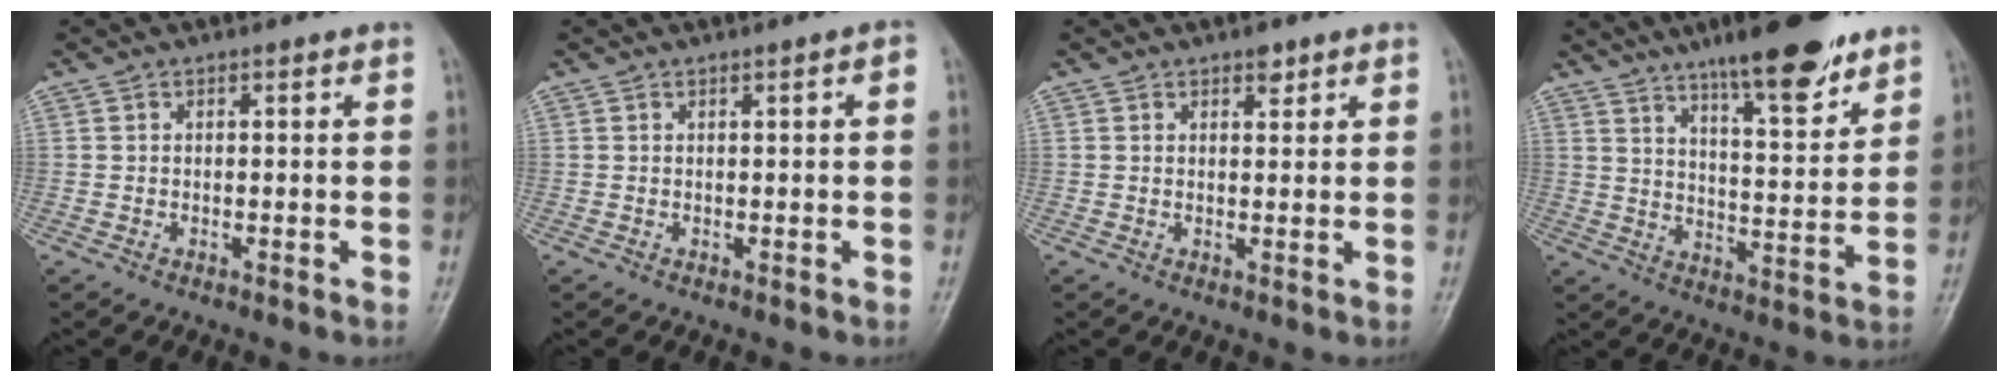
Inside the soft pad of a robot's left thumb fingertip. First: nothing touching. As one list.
[{"total": 1.2, "force": [0.2, 0.1, 1.2], "torque": [-0.019, 0.002, 0.002]}, {"total": 1.9, "force": [1.3, 1.0, 1.0], "torque": [-0.005, -0.006, 0.017]}, {"total": 16.3, "force": [11.6, 4.1, 10.8], "torque": [-0.130, -0.060, 0.181]}]